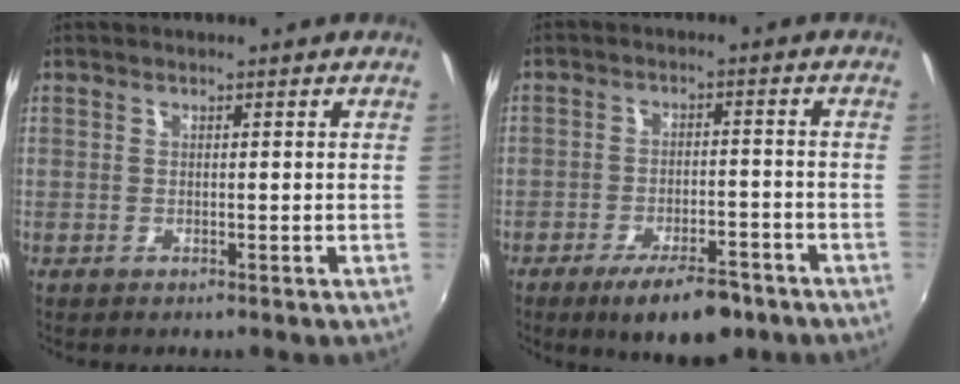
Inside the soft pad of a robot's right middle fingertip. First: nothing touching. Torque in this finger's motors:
{"motor_torque": [0.89, -1.25, 0.00, -0.01]}